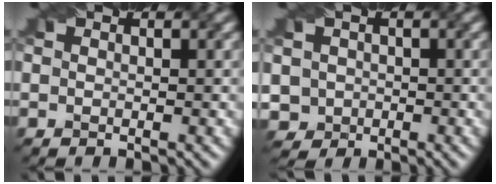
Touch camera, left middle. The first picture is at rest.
{"total": 2.4, "force": [-0.2, 2.3, 0.5], "torque": [-0.008, 0.011, 0.006]}